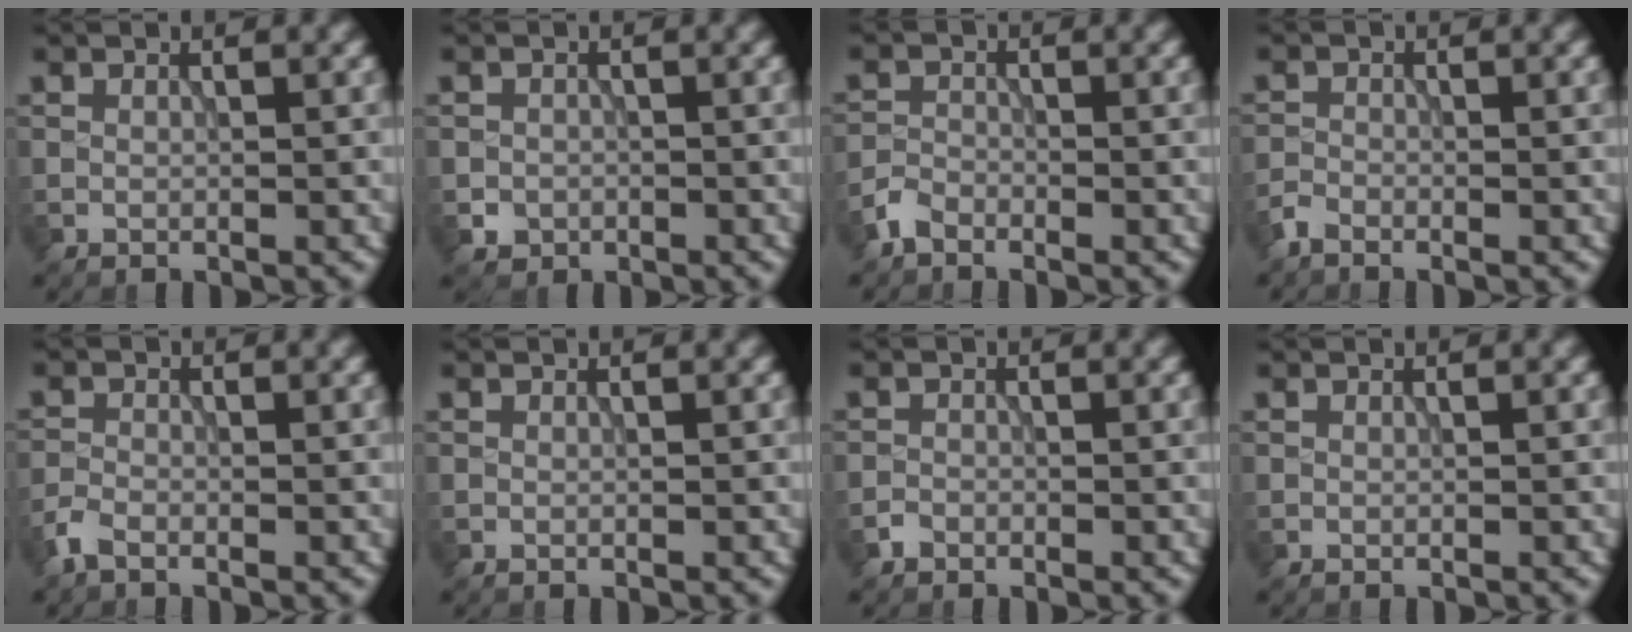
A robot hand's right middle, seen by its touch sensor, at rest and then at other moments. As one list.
[{"total": 1.3, "force": [-0.5, 1.1, 0.2], "torque": [0.004, -0.003, -0.009]}, {"total": 1.7, "force": [-1.4, 0.8, 0.4], "torque": [-0.006, 0.004, -0.035]}, {"total": 1.2, "force": [-1.1, 0.4, 0.4], "torque": [-0.008, 0.000, -0.029]}, {"total": 1.6, "force": [-1.3, 0.6, 0.8], "torque": [-0.020, -0.001, -0.035]}, {"total": 0.0}, {"total": 0.9, "force": [-0.6, 0.6, 0.1], "torque": [0.002, 0.000, -0.013]}, {"total": 0.0}]